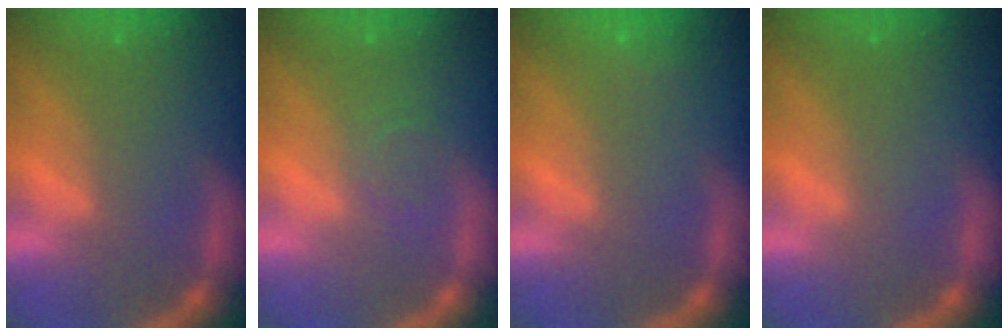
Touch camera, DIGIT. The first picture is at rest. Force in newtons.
{"total": 1.5}
{"total": 1.4}
{"total": 0.0}